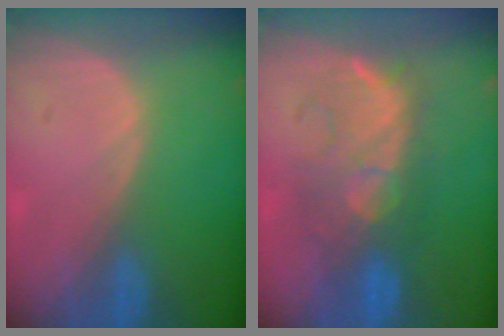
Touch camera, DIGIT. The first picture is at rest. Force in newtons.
{"total": 8.6, "press": 8.5, "slide": 0.7}